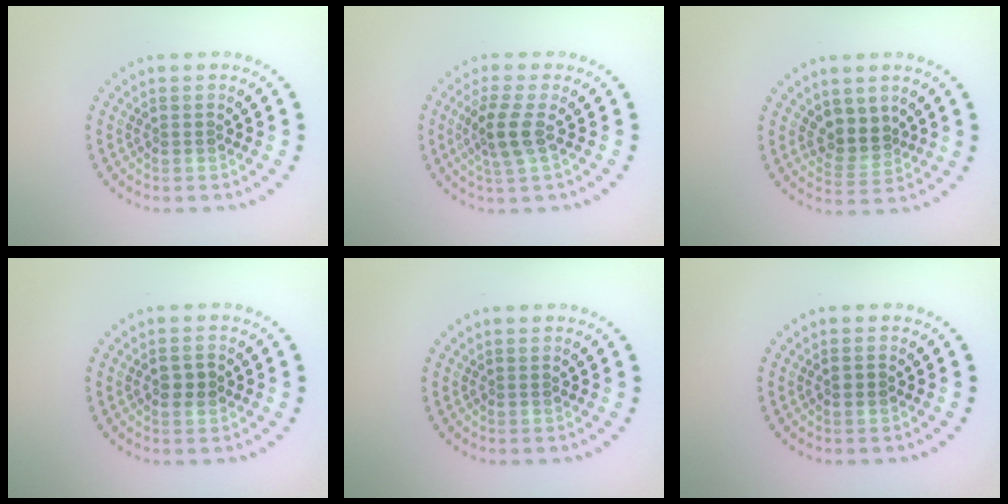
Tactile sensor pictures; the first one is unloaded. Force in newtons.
{"total": 2.8, "press": 2.5, "slide": 1.3}
{"total": 2.7, "press": 2.2, "slide": 1.6}
{"total": 1.6, "press": 1.6, "slide": 0.1}
{"total": 0.0}
{"total": 0.8, "press": 0.8, "slide": 0.4}